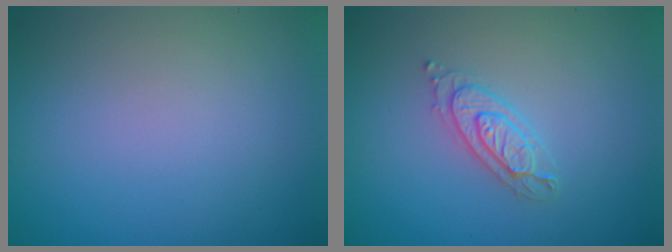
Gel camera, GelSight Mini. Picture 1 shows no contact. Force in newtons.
{"total": 2.2, "press": 2.1, "slide": 0.4}